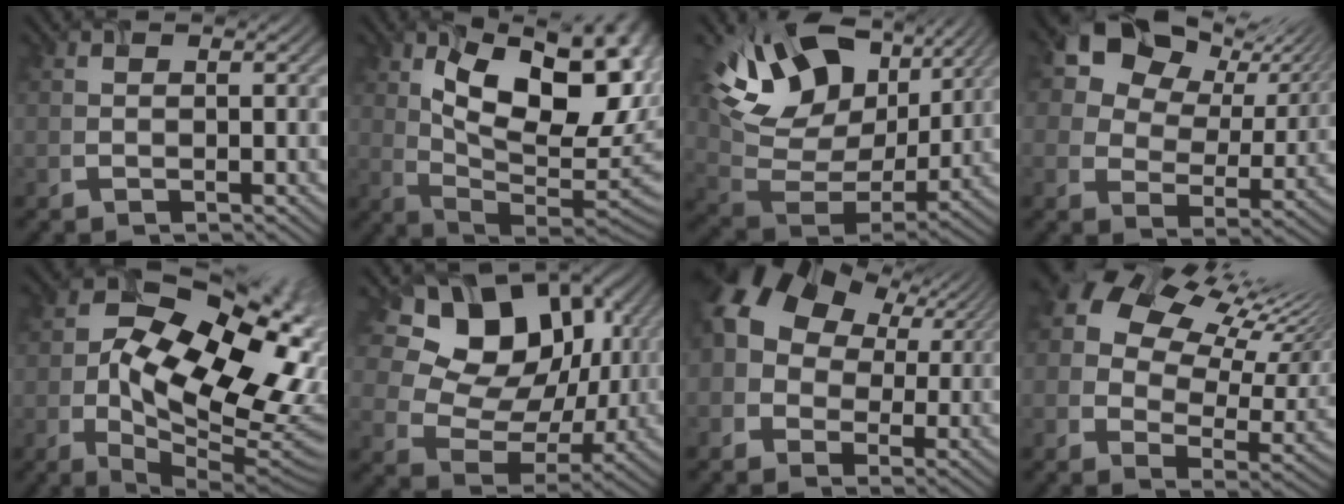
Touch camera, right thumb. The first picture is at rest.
{"total": 16.1, "force": [3.9, 8.9, 12.9], "torque": [-0.178, 0.003, 0.067]}
{"total": 15.5, "force": [8.1, 9.8, 8.8], "torque": [-0.190, 0.009, 0.150]}
{"total": 12.9, "force": [7.5, 8.5, 6.1], "torque": [-0.122, 0.019, 0.118]}
{"total": 16.0, "force": [0.7, 9.2, 13.0], "torque": [-0.221, -0.019, 0.023]}
{"total": 15.4, "force": [6.1, 11.7, 7.9], "torque": [-0.153, 0.028, 0.113]}
{"total": 13.0, "force": [3.7, 9.9, 7.5], "torque": [-0.175, 0.017, 0.071]}
{"total": 13.9, "force": [8.0, 7.6, 8.5], "torque": [-0.175, 0.025, 0.145]}